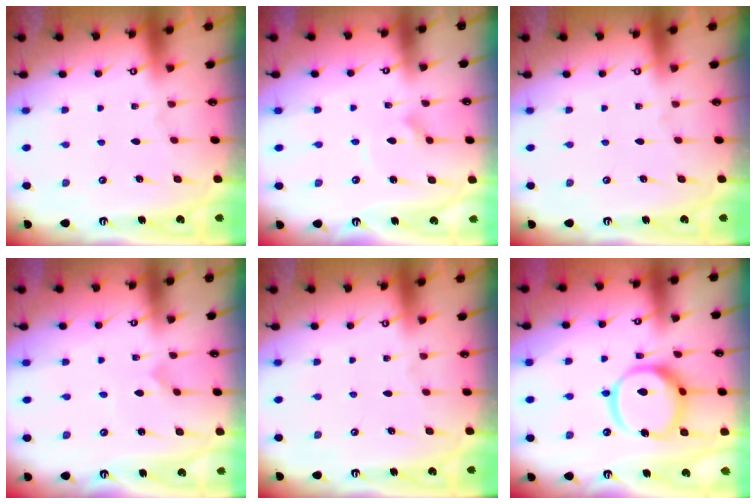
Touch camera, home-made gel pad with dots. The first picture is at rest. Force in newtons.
{"total": 2.9, "press": 2.9, "slide": 0.3}
{"total": 0.0}
{"total": 0.0}
{"total": 0.0}
{"total": 15.2, "press": 15.1, "slide": 2.1}